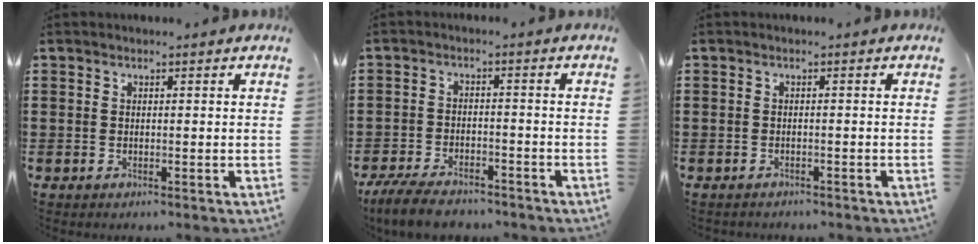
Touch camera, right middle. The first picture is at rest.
{"total": 5.7, "force": [-5.0, 1.3, 2.3], "torque": [-0.055, 0.000, -0.100]}
{"total": 0.7, "force": [-0.7, 0.1, 0.0], "torque": [-0.002, 0.000, -0.015]}